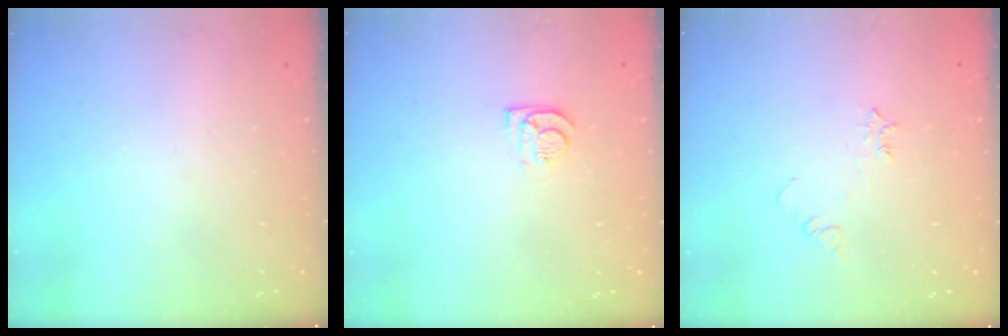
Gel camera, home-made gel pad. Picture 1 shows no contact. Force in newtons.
{"total": 6.1, "press": 6.1, "slide": 0.4}
{"total": 4.5, "press": 4.5, "slide": 0.6}